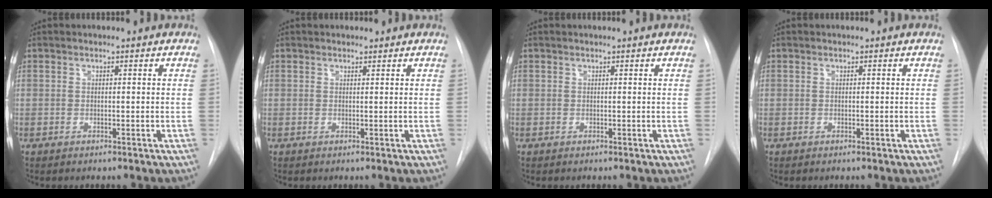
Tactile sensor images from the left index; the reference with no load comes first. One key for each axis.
{"total": 0.8, "fx": 0.7, "fy": 0.3, "fz": 0.0, "tx": -0.003, "ty": 0.001, "tz": 0.010}
{"total": 0.7, "fx": 0.7, "fy": 0.0, "fz": 0.1, "tx": -0.001, "ty": 0.006, "tz": 0.008}
{"total": 0.0}